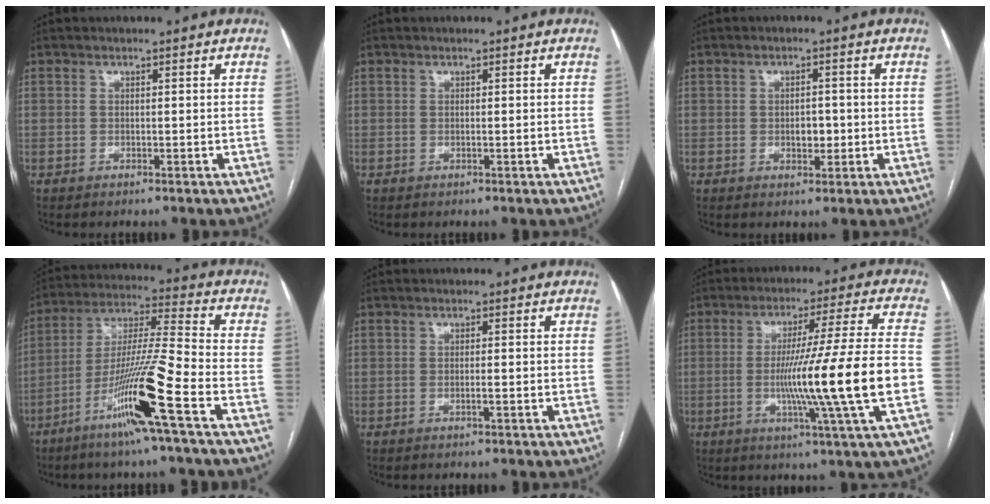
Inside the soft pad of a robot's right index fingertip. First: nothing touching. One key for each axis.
{"total": 0.0}
{"total": 2.6, "fx": -0.5, "fy": 1.5, "fz": 2.0, "tx": -0.028, "ty": 0.003, "tz": -0.003}
{"total": 14.7, "fx": -7.2, "fy": -1.4, "fz": 12.7, "tx": -0.247, "ty": -0.018, "tz": -0.139}
{"total": 0.9, "fx": -0.4, "fy": 0.0, "fz": 0.8, "tx": -0.016, "ty": 0.001, "tz": -0.006}
{"total": 16.6, "fx": -3.5, "fy": -2.4, "fz": 16.1, "tx": -0.273, "ty": -0.013, "tz": -0.060}